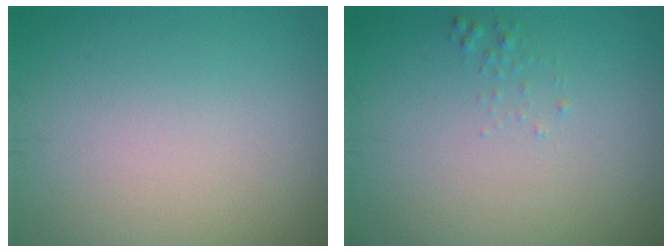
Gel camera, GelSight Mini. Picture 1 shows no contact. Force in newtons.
{"total": 0.5, "press": 0.5, "slide": 0.0}